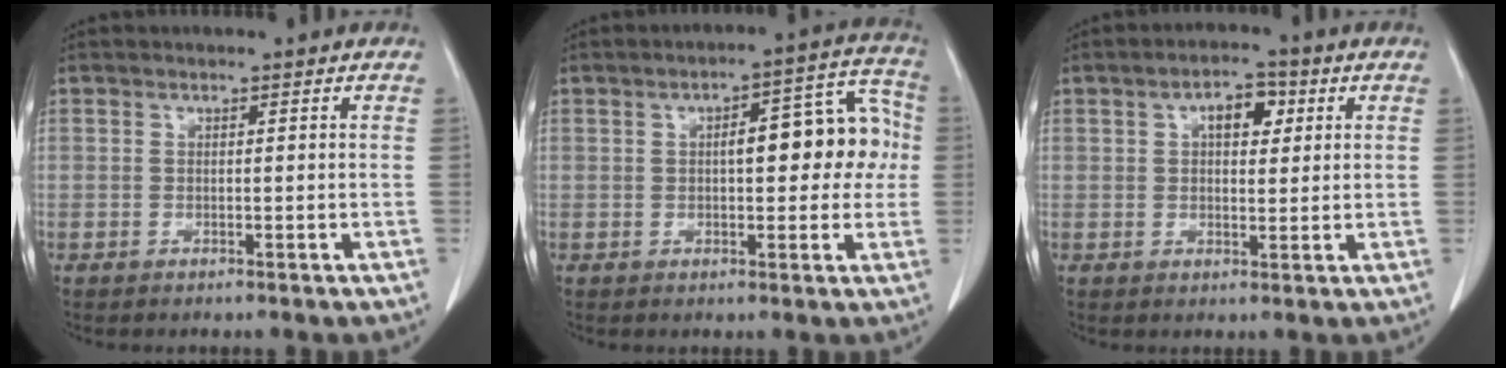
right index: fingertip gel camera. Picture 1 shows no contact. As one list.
[{"total": 12.3, "force": [0.9, 4.6, 11.3], "torque": [-0.146, 0.046, 0.018]}, {"total": 5.8, "force": [1.9, 2.9, 4.6], "torque": [-0.078, 0.016, 0.032]}]